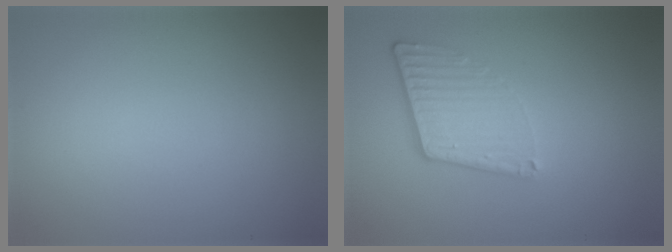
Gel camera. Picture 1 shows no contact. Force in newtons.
{"total": 4.1, "press": 2.9, "slide": 2.8}